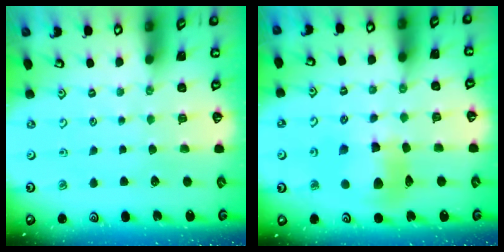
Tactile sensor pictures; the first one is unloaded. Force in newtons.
{"total": 12.2, "press": 12.1, "slide": 1.5}